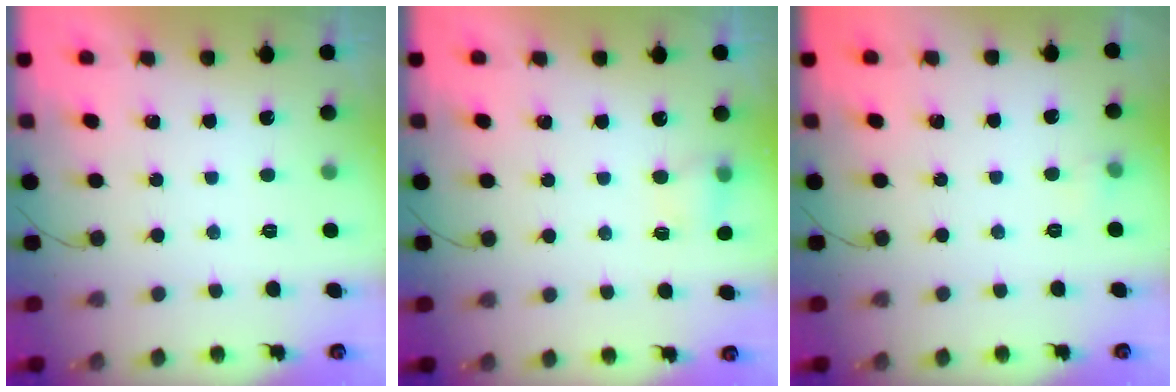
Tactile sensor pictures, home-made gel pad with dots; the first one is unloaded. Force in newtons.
{"total": 4.8, "press": 4.7, "slide": 1.2}
{"total": 3.7, "press": 3.5, "slide": 1.2}